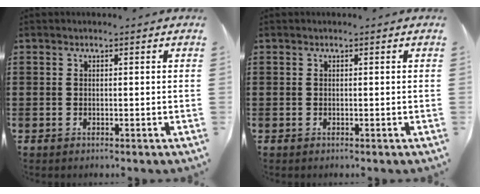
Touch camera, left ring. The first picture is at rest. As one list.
[{"total": 0.0}]